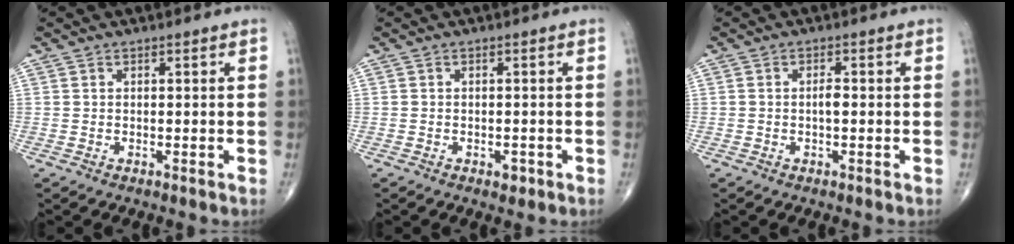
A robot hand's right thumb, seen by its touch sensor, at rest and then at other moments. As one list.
[{"total": 1.6, "force": [-0.8, 1.0, 1.0], "torque": [-0.009, 0.001, -0.010]}, {"total": 1.6, "force": [-0.3, 0.6, 1.4], "torque": [-0.023, 0.002, -0.007]}]